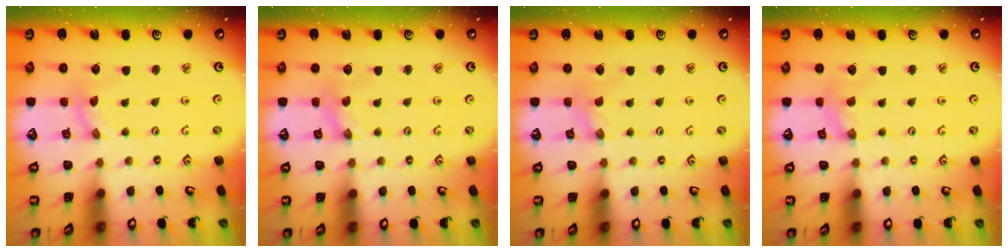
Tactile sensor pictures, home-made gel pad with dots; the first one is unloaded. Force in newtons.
{"total": 0.0}
{"total": 0.0}
{"total": 1.0, "press": 1.0, "slide": 0.2}